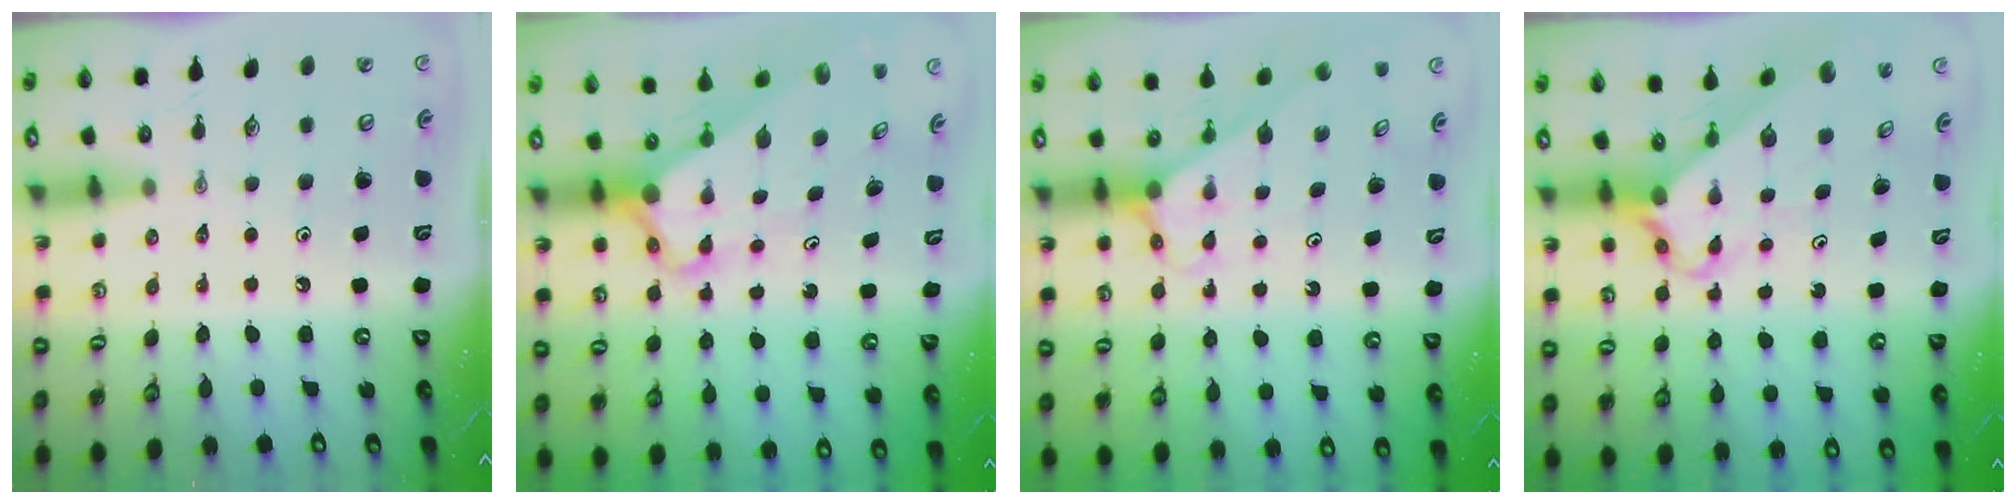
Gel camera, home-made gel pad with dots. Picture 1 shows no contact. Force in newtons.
{"total": 4.3, "press": 4.3, "slide": 0.4}
{"total": 4.0, "press": 4.0, "slide": 0.2}
{"total": 2.8, "press": 2.8, "slide": 0.2}